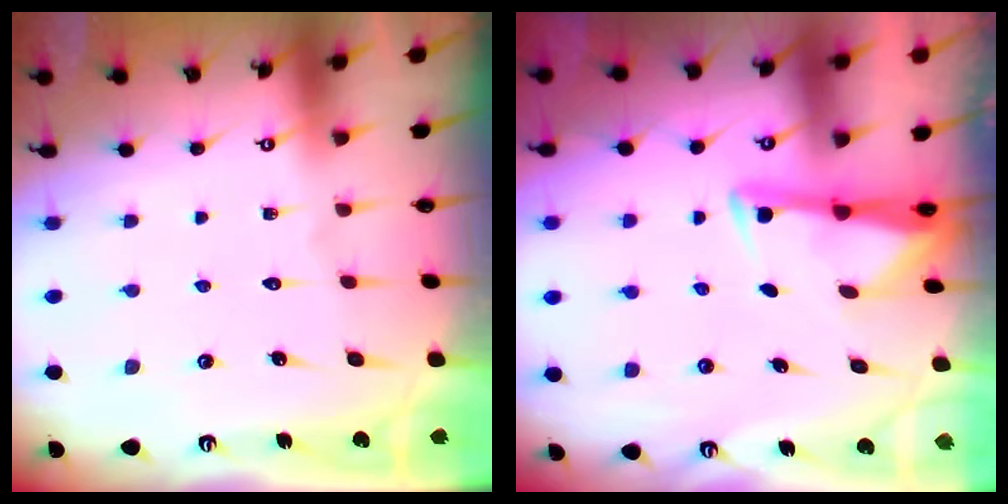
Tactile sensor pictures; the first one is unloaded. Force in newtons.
{"total": 3.2, "press": 3.1, "slide": 0.4}